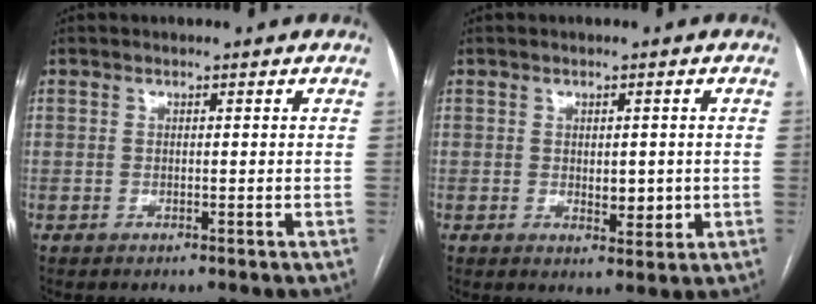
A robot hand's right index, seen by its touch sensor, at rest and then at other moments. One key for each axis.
{"total": 3.6, "fx": -0.2, "fy": 1.8, "fz": 3.1, "tx": -0.043, "ty": -0.006, "tz": 0.006}